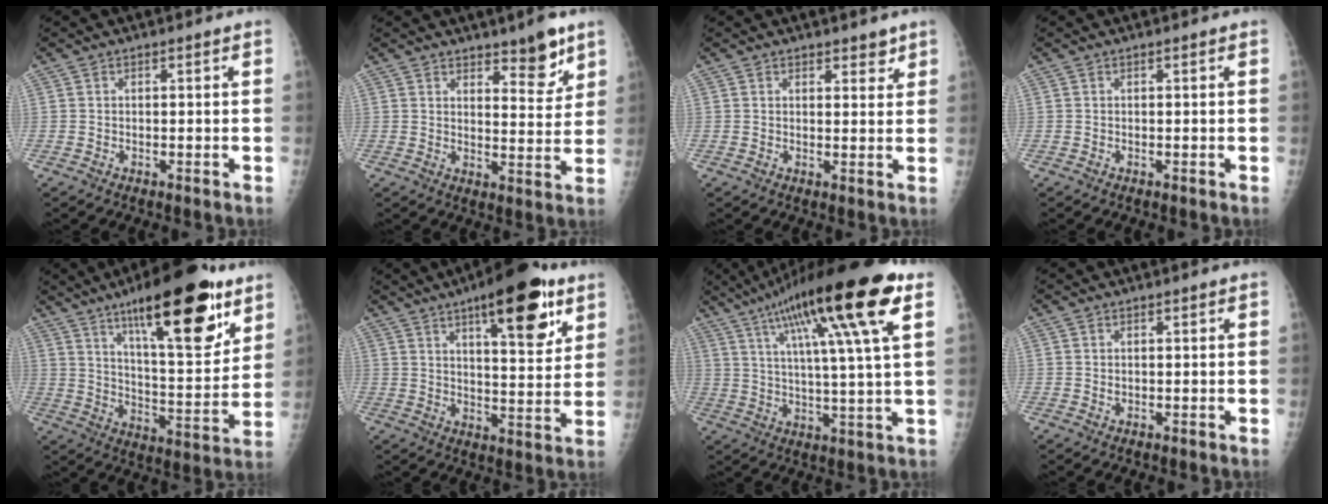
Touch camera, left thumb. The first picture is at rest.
{"total": 7.3, "force": [5.1, 2.6, 4.6], "torque": [-0.038, -0.040, 0.074]}
{"total": 2.8, "force": [2.1, 1.4, 1.1], "torque": [0.005, -0.013, 0.028]}
{"total": 0.0}
{"total": 24.1, "force": [14.1, 7.1, 18.3], "torque": [-0.248, -0.062, 0.223]}
{"total": 17.5, "force": [9.6, 5.7, 13.5], "torque": [-0.159, -0.041, 0.139]}
{"total": 22.4, "force": [10.9, 2.8, 19.4], "torque": [-0.321, -0.009, 0.173]}
{"total": 0.7, "force": [0.3, 0.5, 0.3], "torque": [-0.003, -0.002, 0.006]}